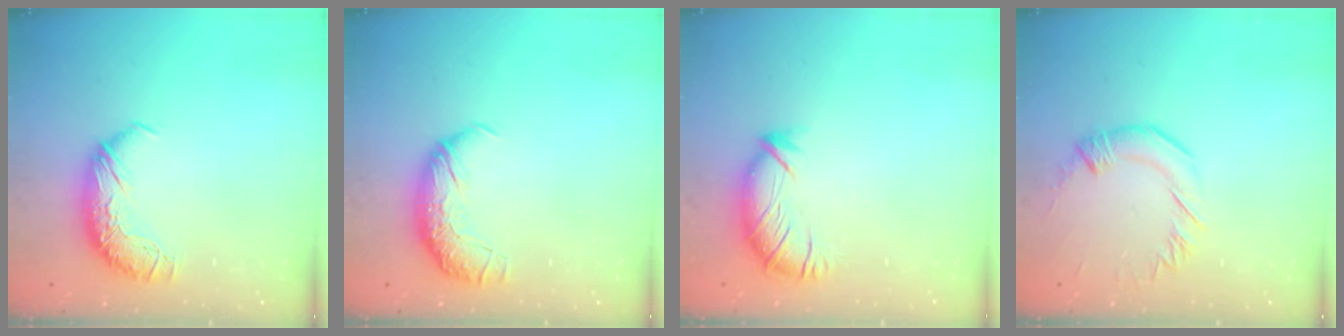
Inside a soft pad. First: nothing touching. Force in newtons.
{"total": 2.3, "press": 1.1, "slide": 2.1}
{"total": 2.9, "press": 1.9, "slide": 2.2}
{"total": 1.5, "press": 1.4, "slide": 0.5}